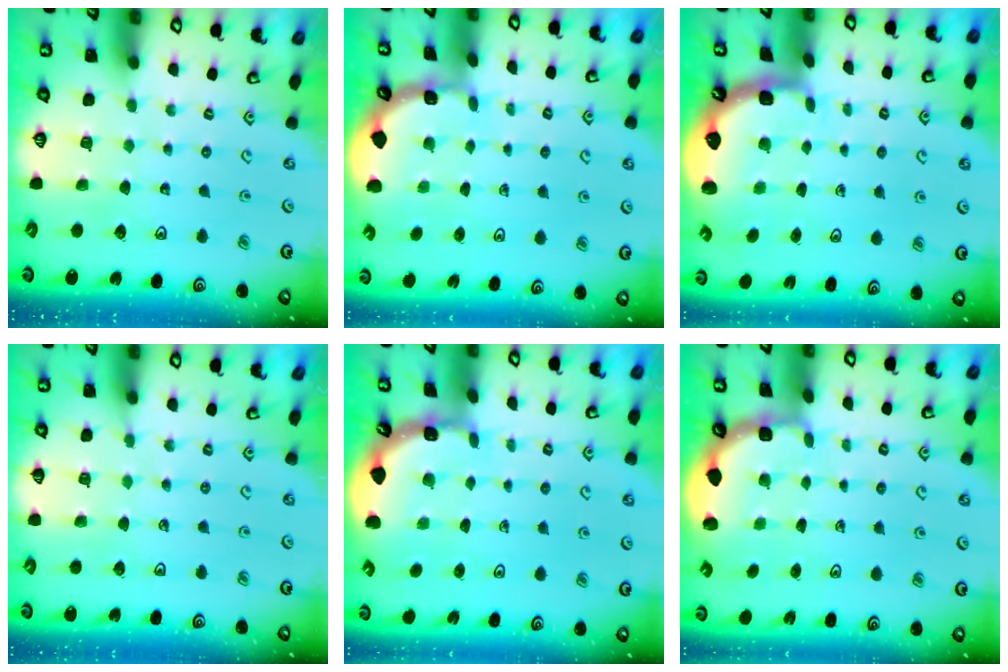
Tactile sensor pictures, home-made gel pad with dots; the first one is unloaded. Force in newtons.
{"total": 1.5, "press": 1.4, "slide": 0.3}
{"total": 2.5, "press": 1.9, "slide": 1.6}
{"total": 3.0, "press": 2.9, "slide": 0.5}
{"total": 1.8, "press": 1.7, "slide": 0.0}
{"total": 2.4, "press": 1.7, "slide": 1.6}